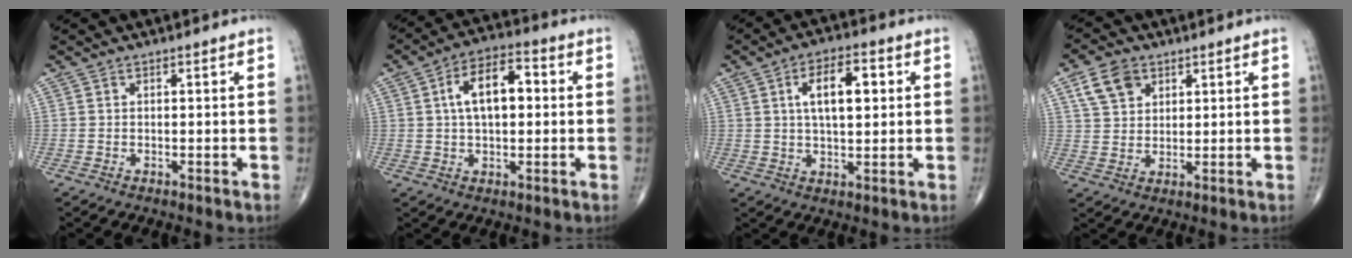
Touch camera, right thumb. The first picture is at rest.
{"total": 10.6, "force": [1.6, 5.6, 8.8], "torque": [-0.142, 0.018, 0.019]}
{"total": 9.4, "force": [2.3, 4.4, 8.0], "torque": [-0.119, 0.001, 0.033]}
{"total": 7.0, "force": [3.5, 5.0, 3.6], "torque": [-0.049, -0.009, 0.067]}